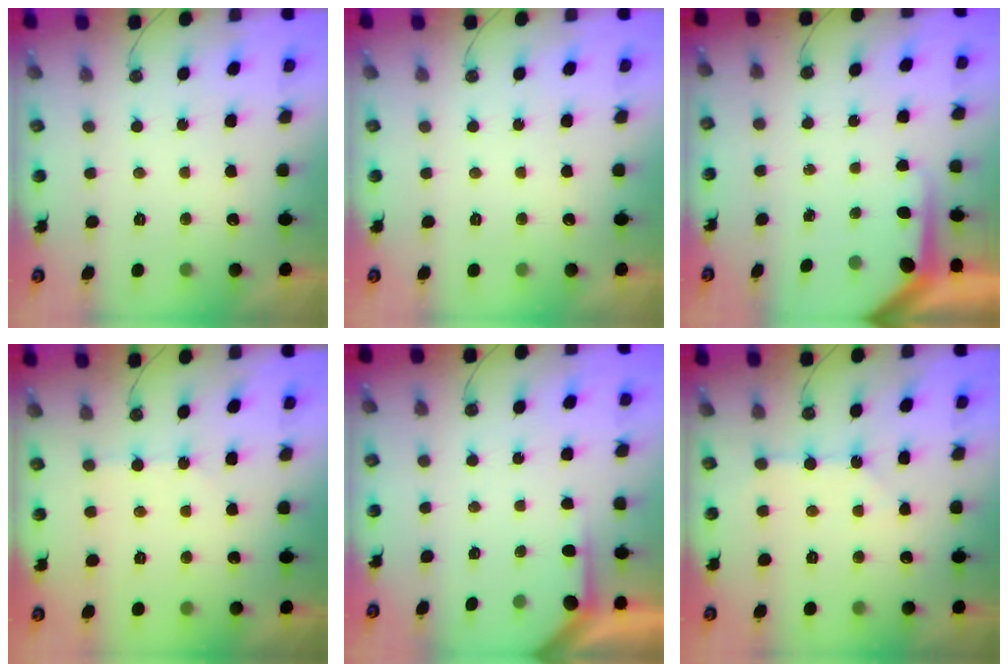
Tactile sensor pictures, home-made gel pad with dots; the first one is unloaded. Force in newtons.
{"total": 0.0}
{"total": 5.7, "press": 5.7, "slide": 0.6}
{"total": 2.6, "press": 2.6, "slide": 0.4}
{"total": 1.9, "press": 1.9, "slide": 0.2}
{"total": 2.1, "press": 2.1, "slide": 0.3}